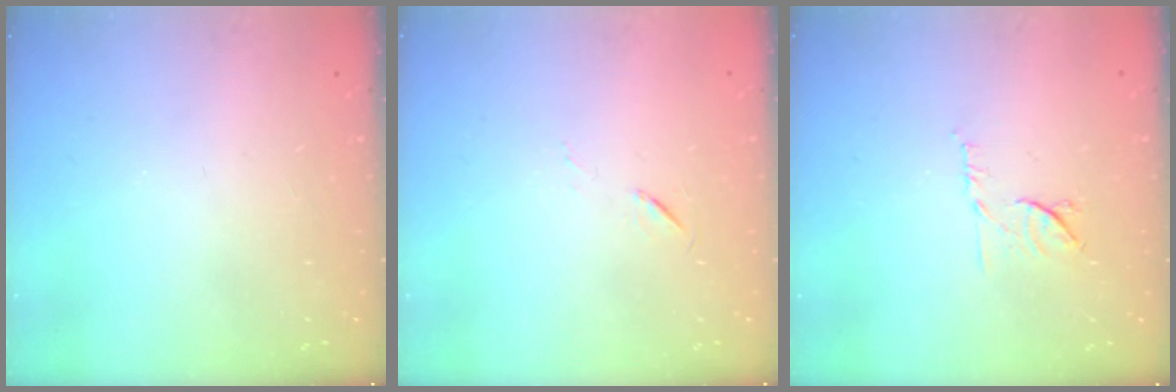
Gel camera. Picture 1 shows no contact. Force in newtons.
{"total": 5.5, "press": 5.1, "slide": 2.1}
{"total": 7.8, "press": 7.8, "slide": 0.9}